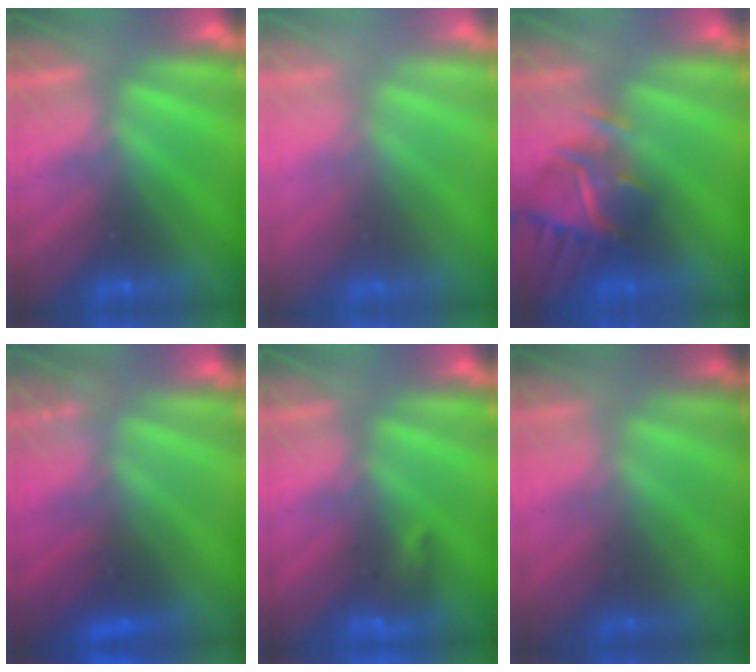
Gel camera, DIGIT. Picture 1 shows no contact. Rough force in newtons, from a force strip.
{"total": 2.9}
{"total": 6.8}
{"total": 4.5}
{"total": 2.8}
{"total": 1.7}